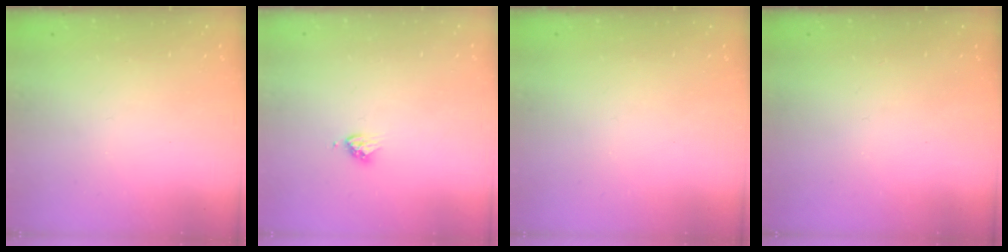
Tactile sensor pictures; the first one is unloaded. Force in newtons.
{"total": 3.6, "press": 3.5, "slide": 0.7}
{"total": 0.0}
{"total": 0.0}